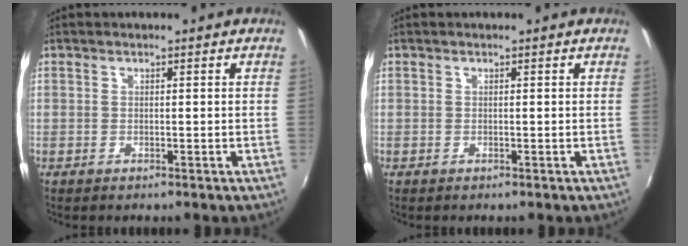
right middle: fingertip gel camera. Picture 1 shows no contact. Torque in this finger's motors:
{"motor_torque": [0.00, 0.00, 0.00, -0.02]}